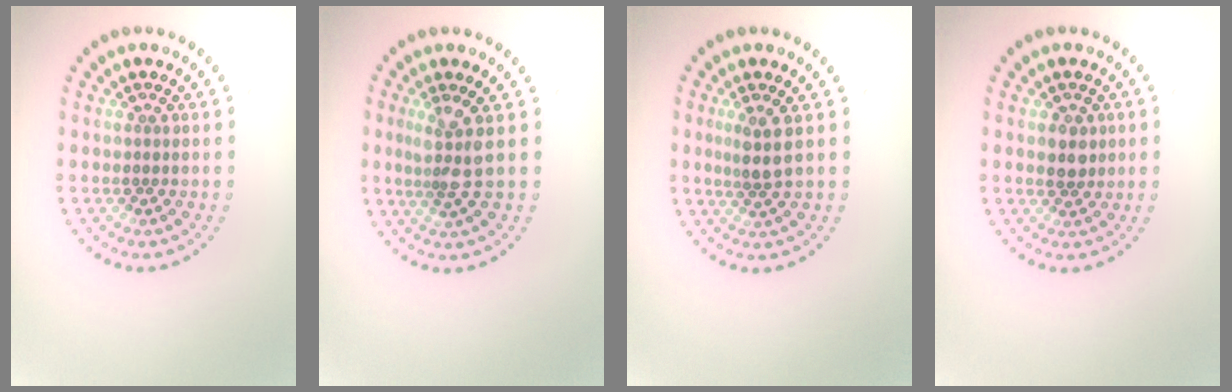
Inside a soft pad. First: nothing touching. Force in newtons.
{"total": 2.4, "press": 1.8, "slide": 1.6}
{"total": 2.1, "press": 1.7, "slide": 1.3}
{"total": 2.1, "press": 2.0, "slide": 0.6}